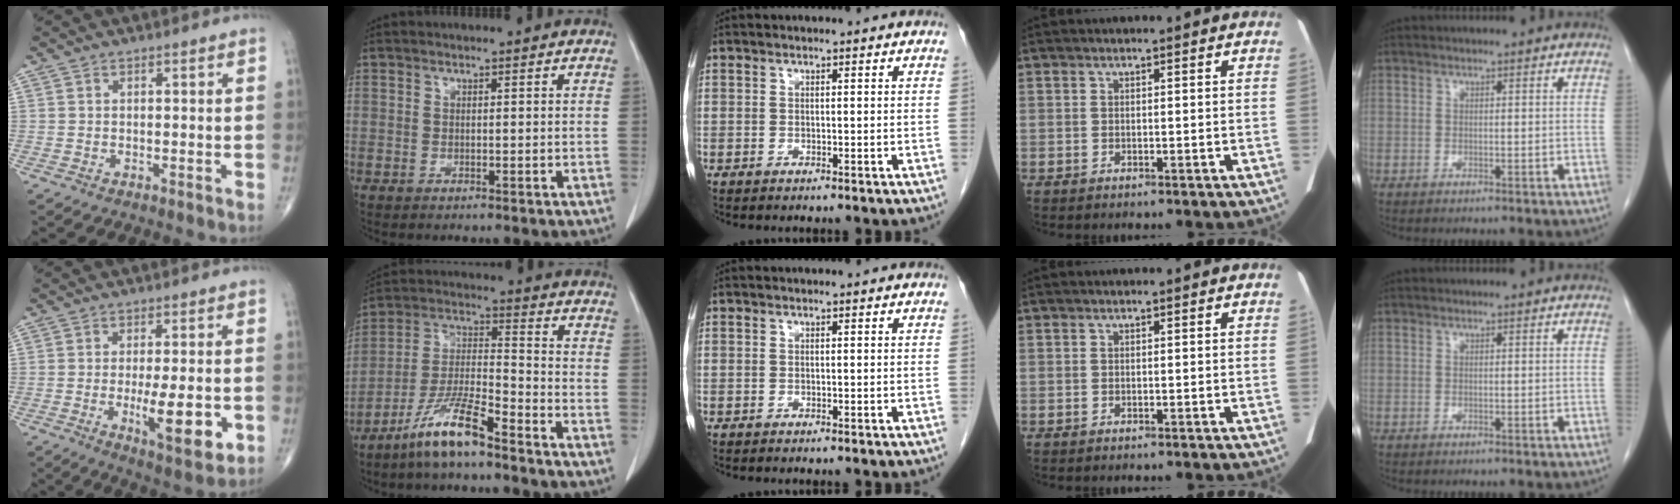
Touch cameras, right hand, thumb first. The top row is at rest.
{"thumb": {"total": 11.1, "force": [-2.4, 3.4, 10.3], "torque": [-0.152, -0.019, -0.031]}, "index": {"total": 10.7, "force": [-7.8, 1.1, 7.3], "torque": [-0.153, -0.014, -0.154]}}